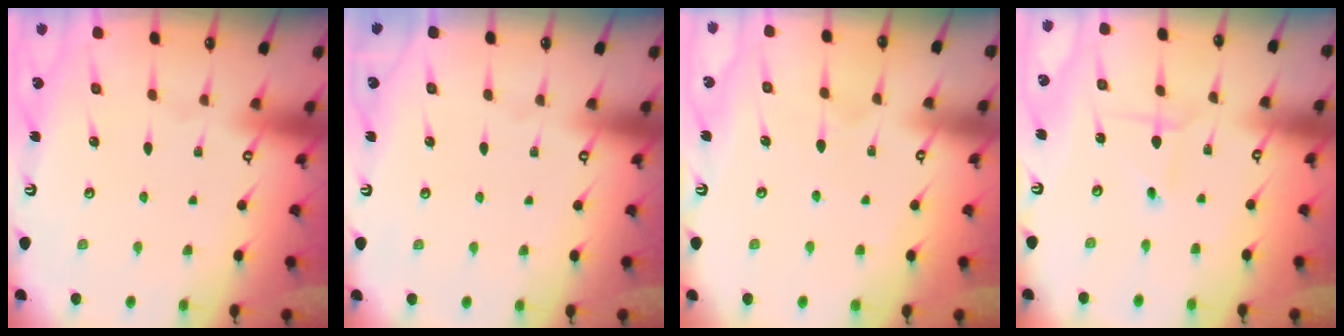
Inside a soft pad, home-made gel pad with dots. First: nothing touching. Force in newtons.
{"total": 0.0}
{"total": 4.3, "press": 4.2, "slide": 0.4}
{"total": 0.9, "press": 0.9, "slide": 0.0}